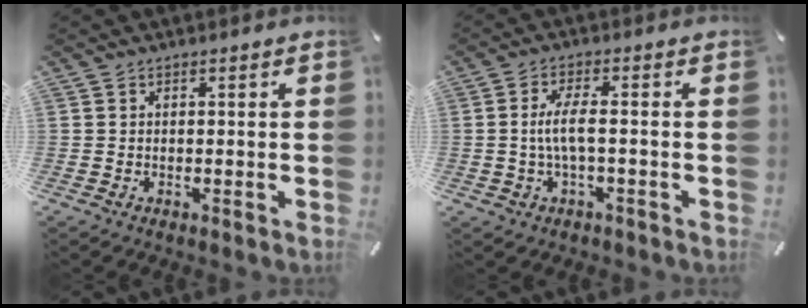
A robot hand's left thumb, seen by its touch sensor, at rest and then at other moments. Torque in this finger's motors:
{"motor_torque": [0.53, 0.53, 0.47, 0.35, 0.07]}